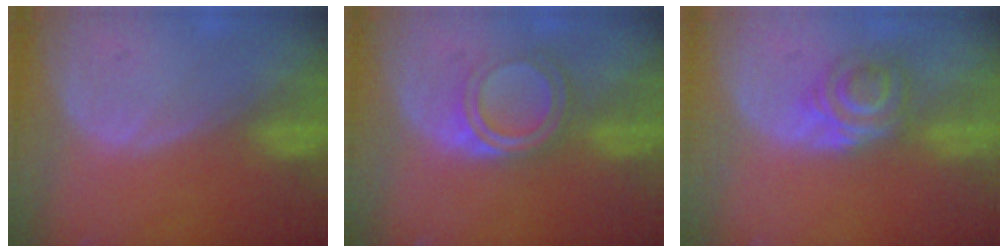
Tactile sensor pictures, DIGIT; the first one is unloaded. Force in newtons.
{"total": 4.9, "press": 4.8, "slide": 1.4}
{"total": 6.2, "press": 5.2, "slide": 3.3}